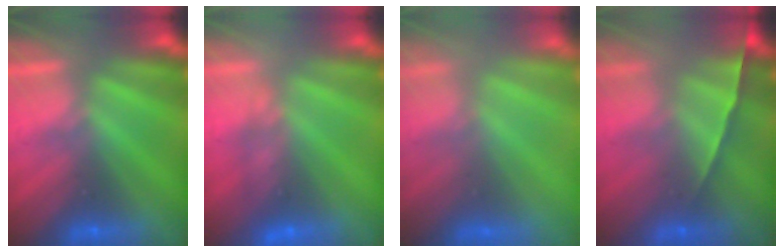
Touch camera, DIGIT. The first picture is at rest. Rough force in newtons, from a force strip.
{"total": 4.2}
{"total": 6.2}
{"total": 1.5}